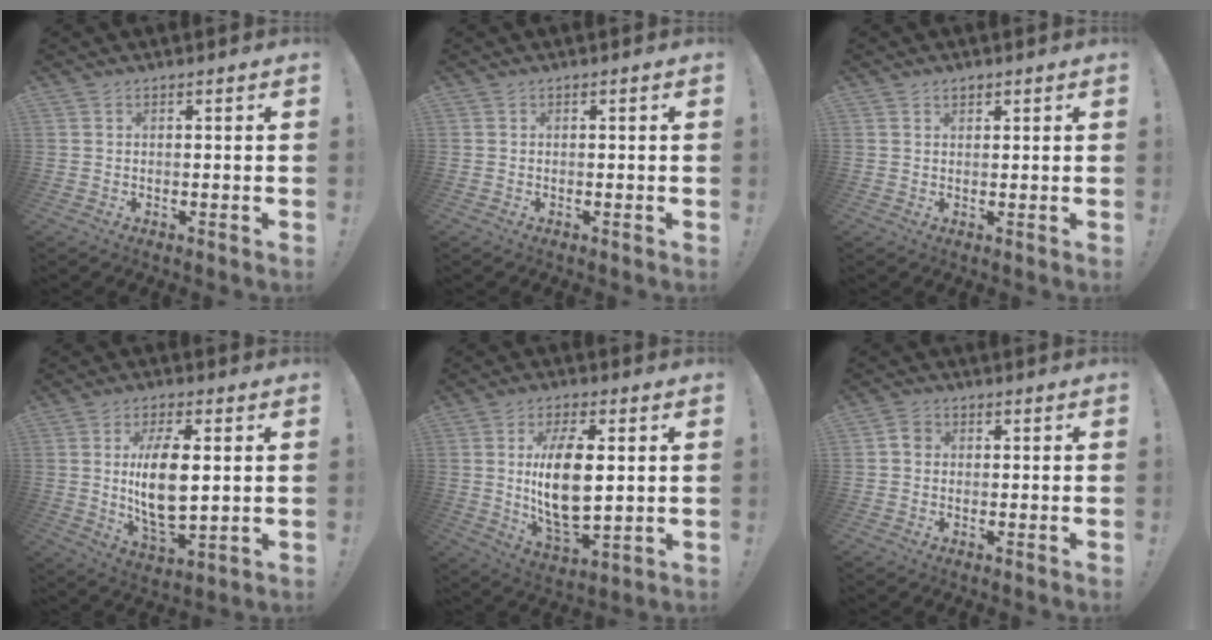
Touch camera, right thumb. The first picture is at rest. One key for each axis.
{"total": 0.0}
{"total": 1.1, "fx": 0.9, "fy": 0.6, "fz": 0.2, "tx": 0.003, "ty": -0.005, "tz": 0.016}
{"total": 13.8, "fx": 1.9, "fy": 6.3, "fz": 12.1, "tx": -0.235, "ty": -0.016, "tz": 0.025}
{"total": 15.0, "fx": 2.0, "fy": 7.1, "fz": 13.1, "tx": -0.252, "ty": -0.013, "tz": 0.029}
{"total": 3.2, "fx": -0.1, "fy": 2.7, "fz": 1.8, "tx": -0.027, "ty": 0.009, "tz": -0.002}